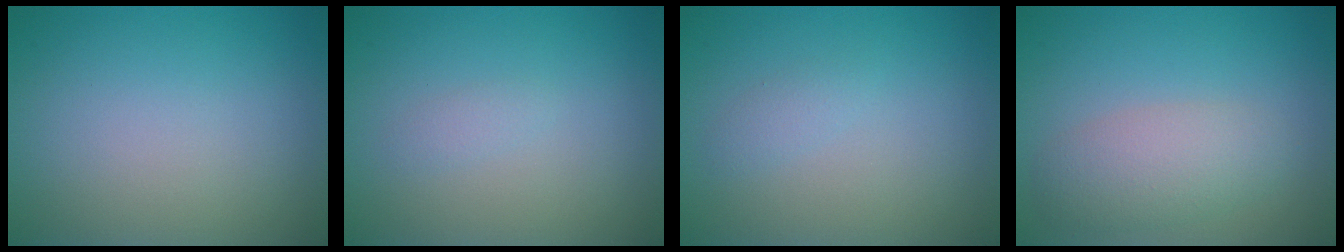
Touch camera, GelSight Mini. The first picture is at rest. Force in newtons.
{"total": 0.7, "press": 0.7, "slide": 0.1}
{"total": 0.8, "press": 0.8, "slide": 0.0}
{"total": 3.5, "press": 3.5, "slide": 0.1}